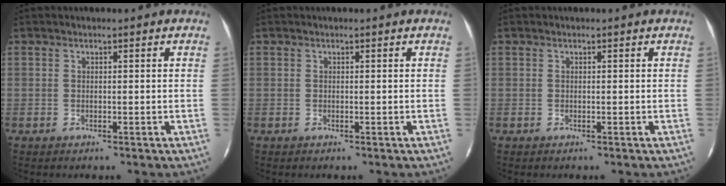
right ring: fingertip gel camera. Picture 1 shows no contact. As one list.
[{"total": 0.0}, {"total": 0.0}]